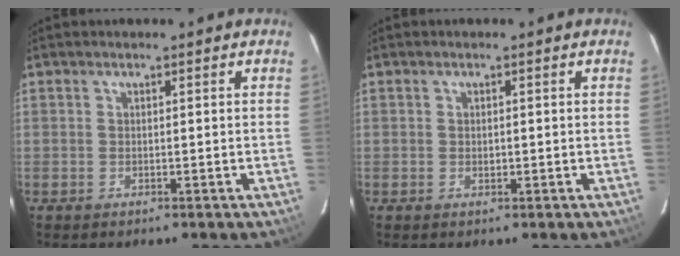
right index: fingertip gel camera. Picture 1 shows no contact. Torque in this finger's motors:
{"motor_torque": [-0.07, 0.04, -0.01, 0.00]}